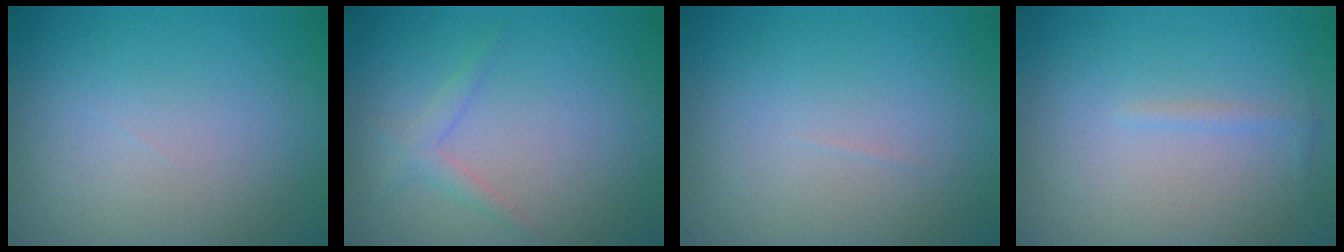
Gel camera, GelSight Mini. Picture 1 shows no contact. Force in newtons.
{"total": 1.3, "press": 1.3, "slide": 0.1}
{"total": 0.0}
{"total": 0.7, "press": 0.7, "slide": 0.0}